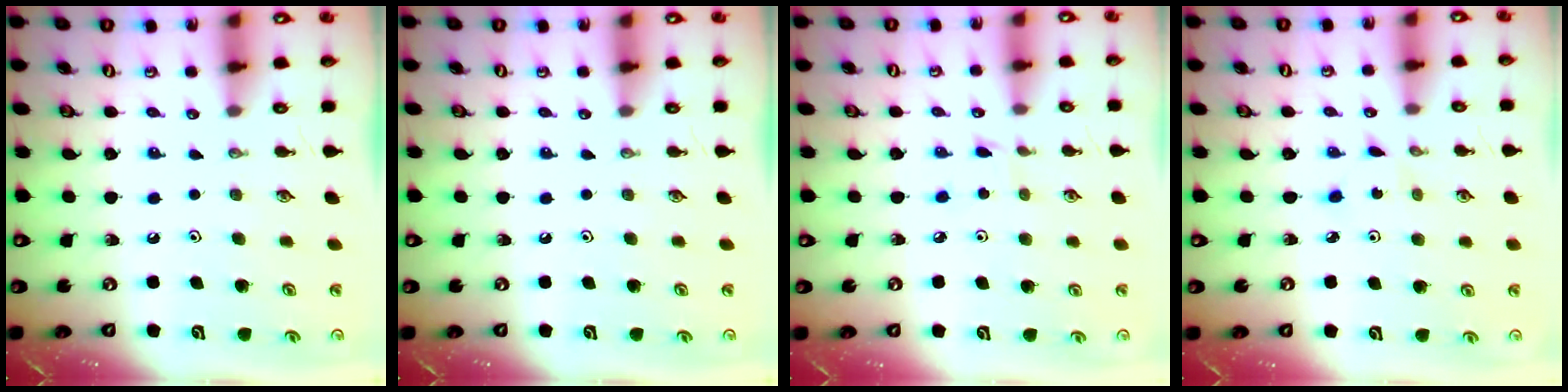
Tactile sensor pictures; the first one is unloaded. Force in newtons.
{"total": 0.0}
{"total": 2.2, "press": 2.2, "slide": 0.3}
{"total": 2.4, "press": 2.4, "slide": 0.3}